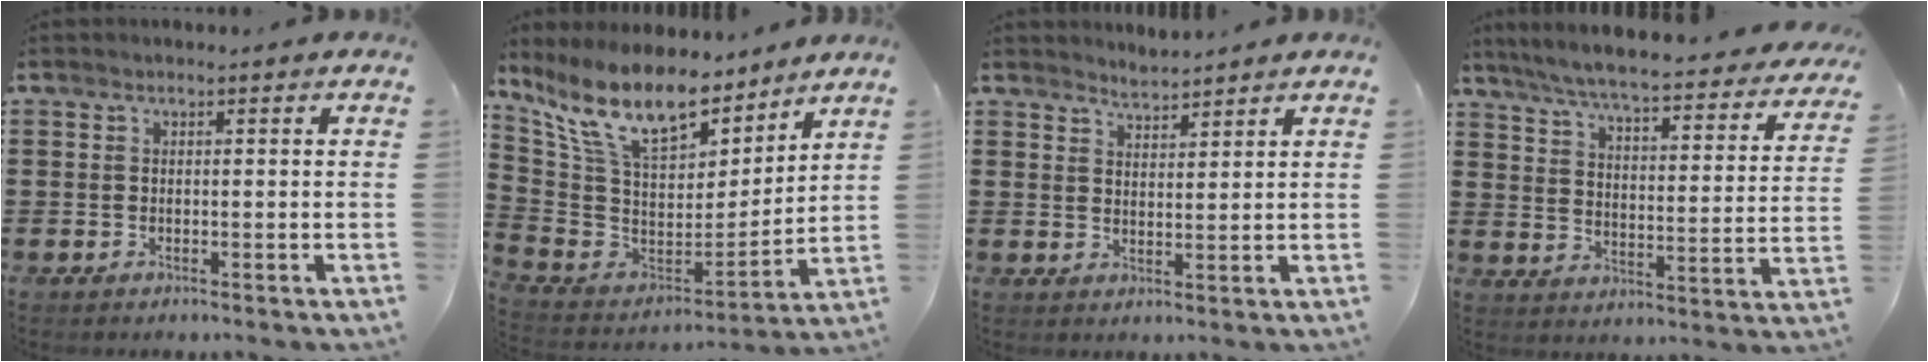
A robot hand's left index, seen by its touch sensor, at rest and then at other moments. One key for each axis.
{"total": 13.8, "fx": 9.9, "fy": 5.3, "fz": 8.0, "tx": -0.201, "ty": -0.054, "tz": 0.180}
{"total": 2.6, "fx": 2.6, "fy": 0.0, "fz": -0.3, "tx": -0.001, "ty": -0.005, "tz": 0.051}
{"total": 5.9, "fx": 5.5, "fy": -0.3, "fz": 2.3, "tx": -0.071, "ty": -0.044, "tz": 0.089}